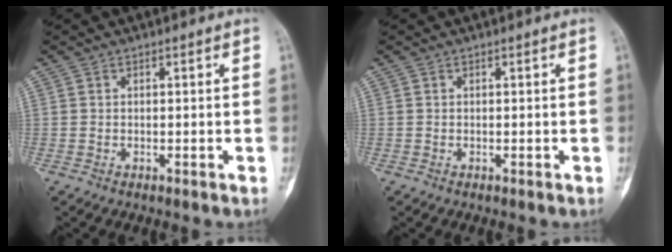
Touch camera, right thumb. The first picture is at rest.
{"total": 0.0}